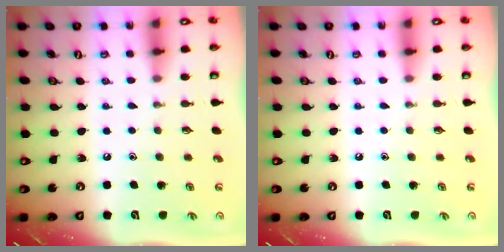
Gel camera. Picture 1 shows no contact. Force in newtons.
{"total": 0.0}